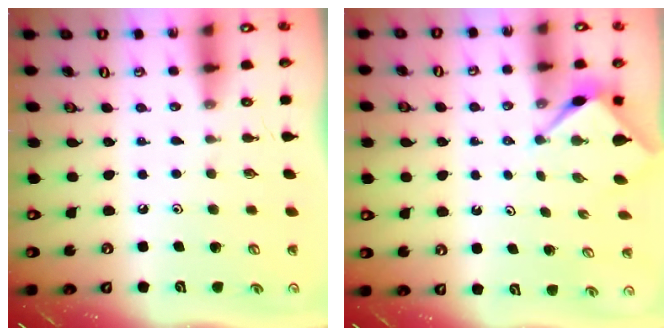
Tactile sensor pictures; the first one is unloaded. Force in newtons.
{"total": 3.1, "press": 3.1, "slide": 0.3}